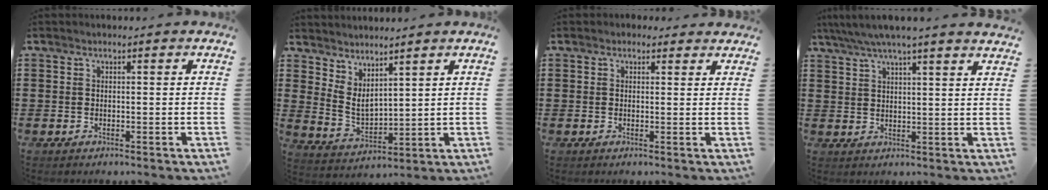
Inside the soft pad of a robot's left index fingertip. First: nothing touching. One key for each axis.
{"total": 4.1, "fx": 3.3, "fy": 1.6, "fz": 1.7, "tx": -0.048, "ty": -0.014, "tz": 0.061}
{"total": 1.6, "fx": 1.3, "fy": 0.9, "fz": 0.3, "tx": -0.002, "ty": 0.004, "tz": 0.023}
{"total": 4.9, "fx": 4.3, "fy": -0.3, "fz": 2.3, "tx": -0.058, "ty": -0.014, "tz": 0.074}